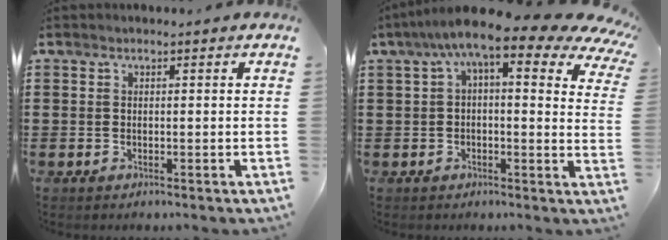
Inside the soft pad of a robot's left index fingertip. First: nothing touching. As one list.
[{"total": 9.2, "force": [5.5, 1.7, 7.2], "torque": [-0.140, -0.029, 0.087]}]